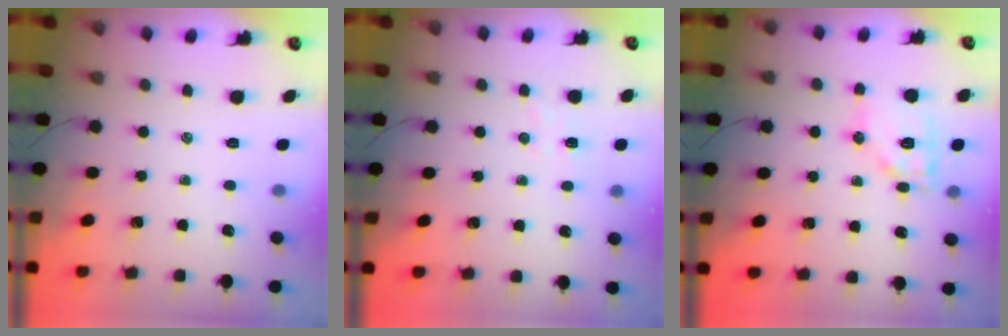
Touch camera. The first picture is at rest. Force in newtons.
{"total": 3.8, "press": 3.7, "slide": 0.5}
{"total": 11.3, "press": 11.3, "slide": 1.1}